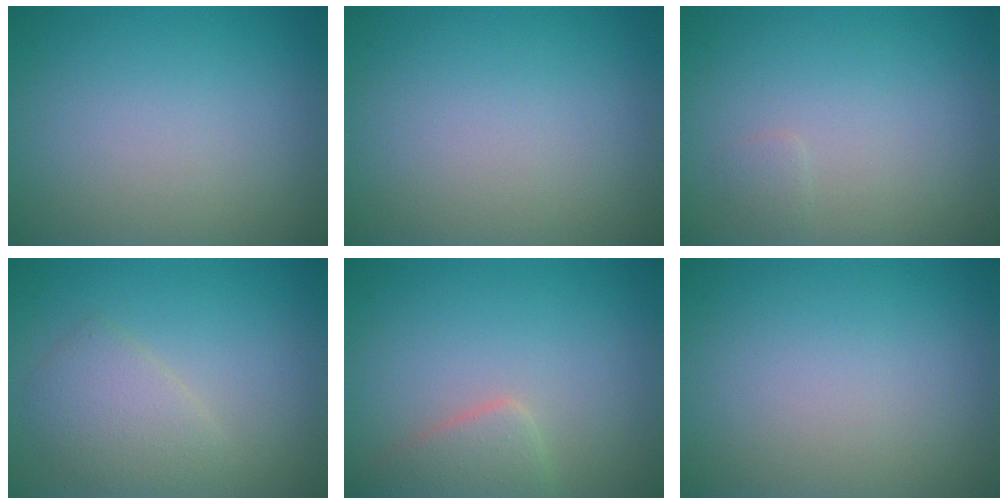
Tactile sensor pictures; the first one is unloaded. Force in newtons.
{"total": 0.0}
{"total": 0.6, "press": 0.6, "slide": 0.0}
{"total": 2.9, "press": 2.9, "slide": 0.1}
{"total": 2.7, "press": 2.7, "slide": 0.1}
{"total": 0.0}